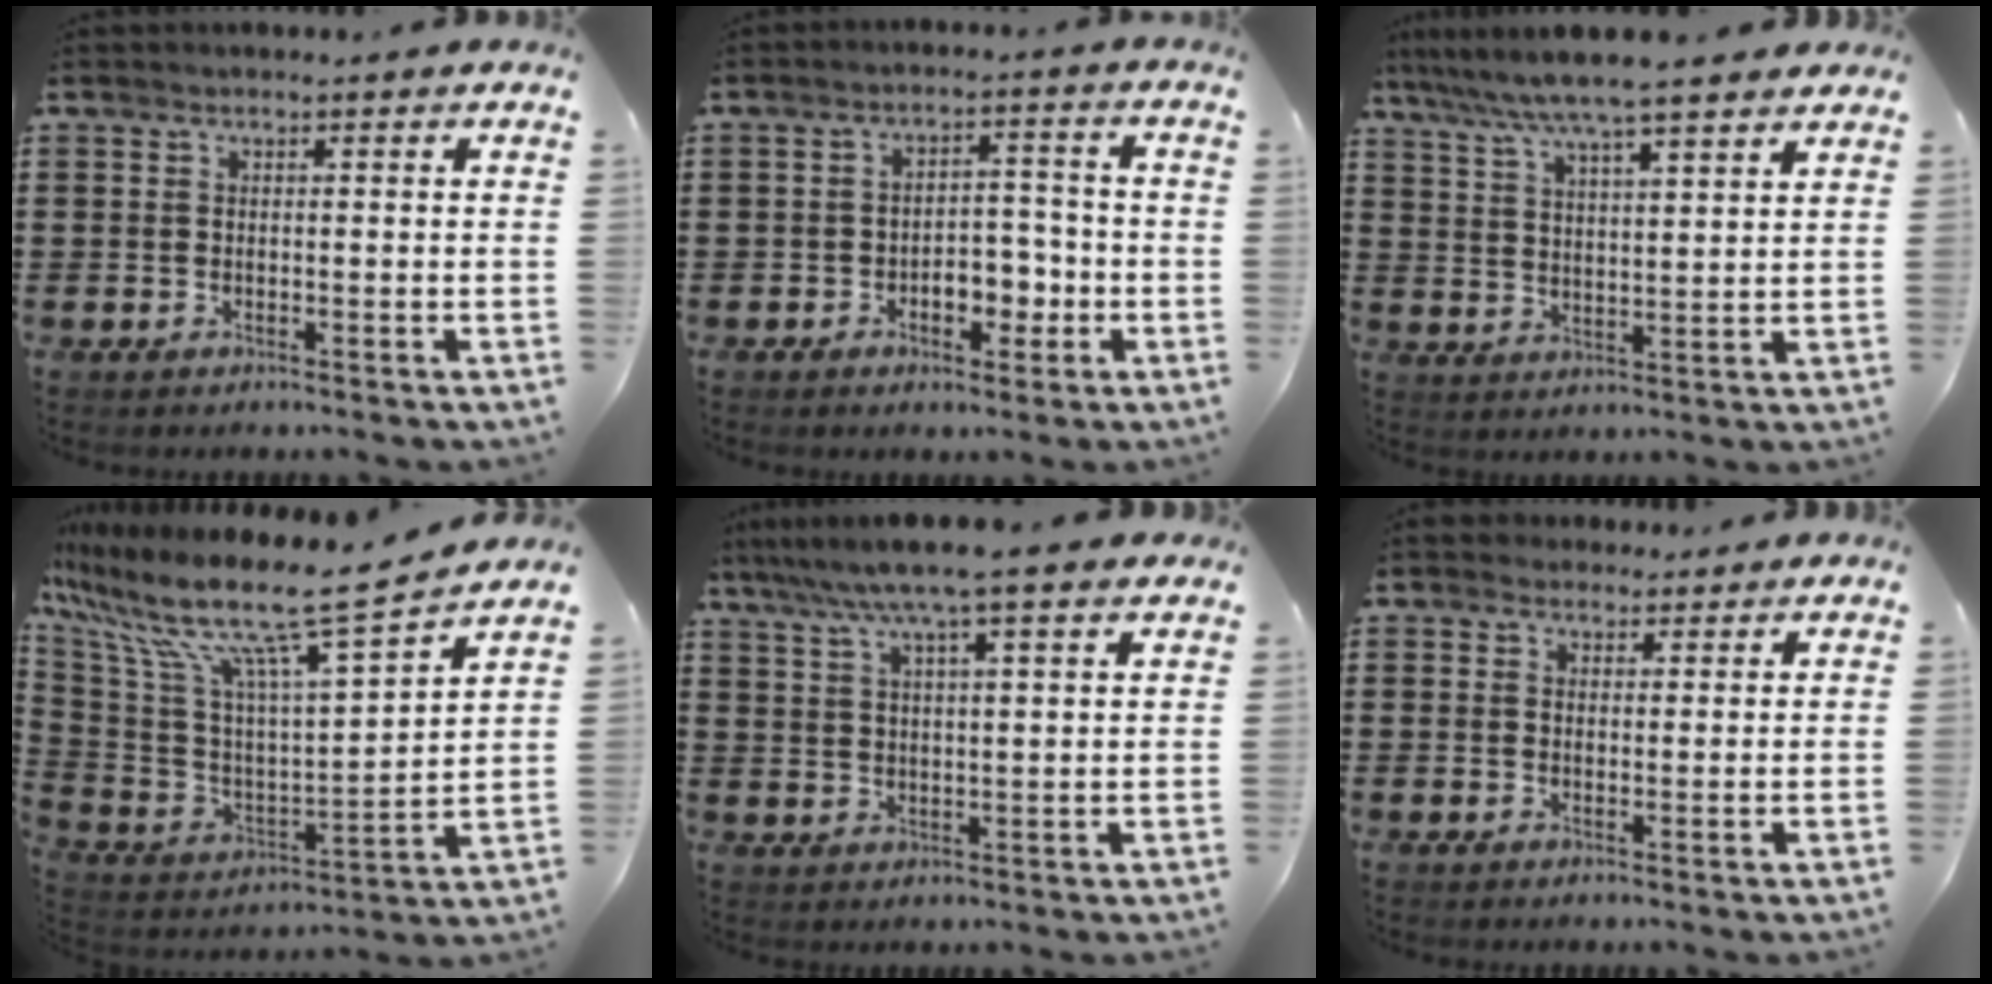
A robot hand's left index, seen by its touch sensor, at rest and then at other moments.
{"total": 5.1, "force": [-2.0, 3.2, 3.5], "torque": [-0.056, 0.007, -0.040]}
{"total": 6.3, "force": [5.5, 0.0, 3.1], "torque": [-0.081, -0.023, 0.093]}
{"total": 13.2, "force": [9.4, 1.4, 9.2], "torque": [-0.198, -0.065, 0.147]}
{"total": 7.4, "force": [5.8, 0.2, 4.5], "torque": [-0.102, -0.015, 0.102]}
{"total": 2.1, "force": [1.7, 1.2, 0.1], "torque": [-0.009, 0.008, 0.033]}